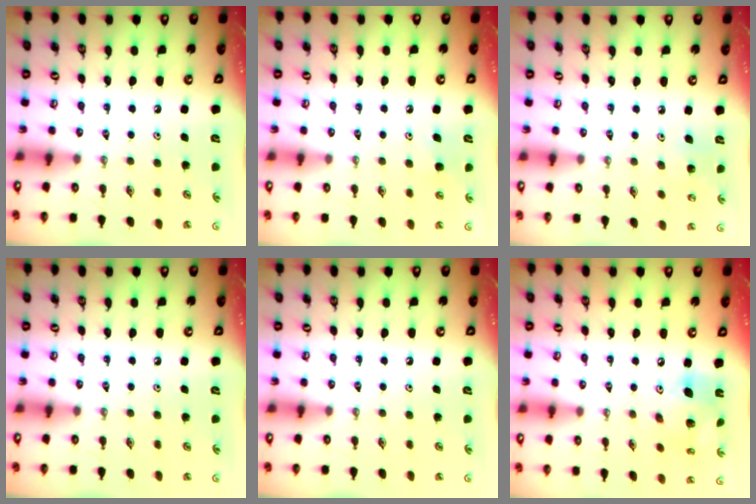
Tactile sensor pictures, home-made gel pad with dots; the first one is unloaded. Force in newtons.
{"total": 5.5, "press": 5.4, "slide": 1.2}
{"total": 6.5, "press": 6.2, "slide": 1.9}
{"total": 0.0}
{"total": 0.0}
{"total": 15.1, "press": 14.9, "slide": 2.6}